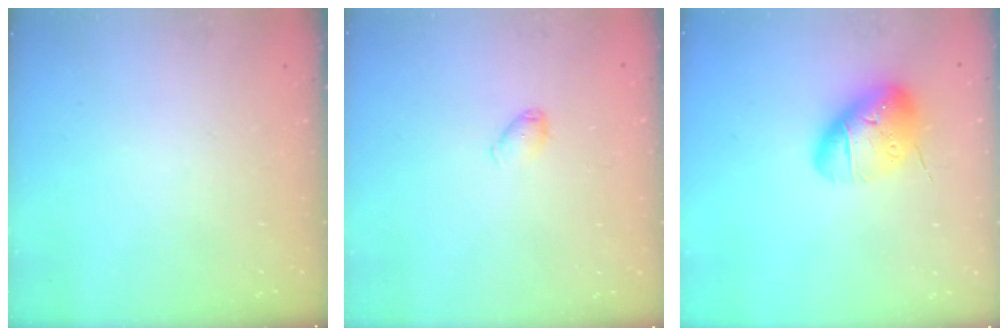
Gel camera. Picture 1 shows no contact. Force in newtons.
{"total": 4.3, "press": 4.2, "slide": 0.7}
{"total": 14.1, "press": 13.9, "slide": 2.6}